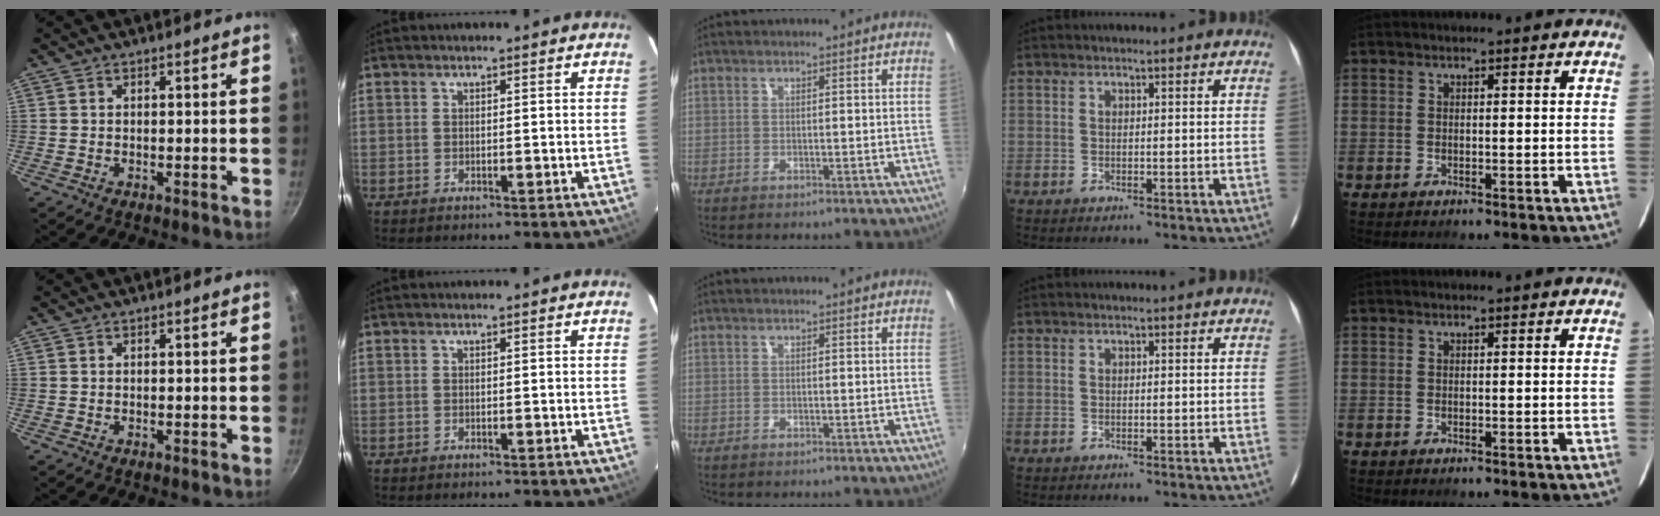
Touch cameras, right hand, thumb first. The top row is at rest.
{}